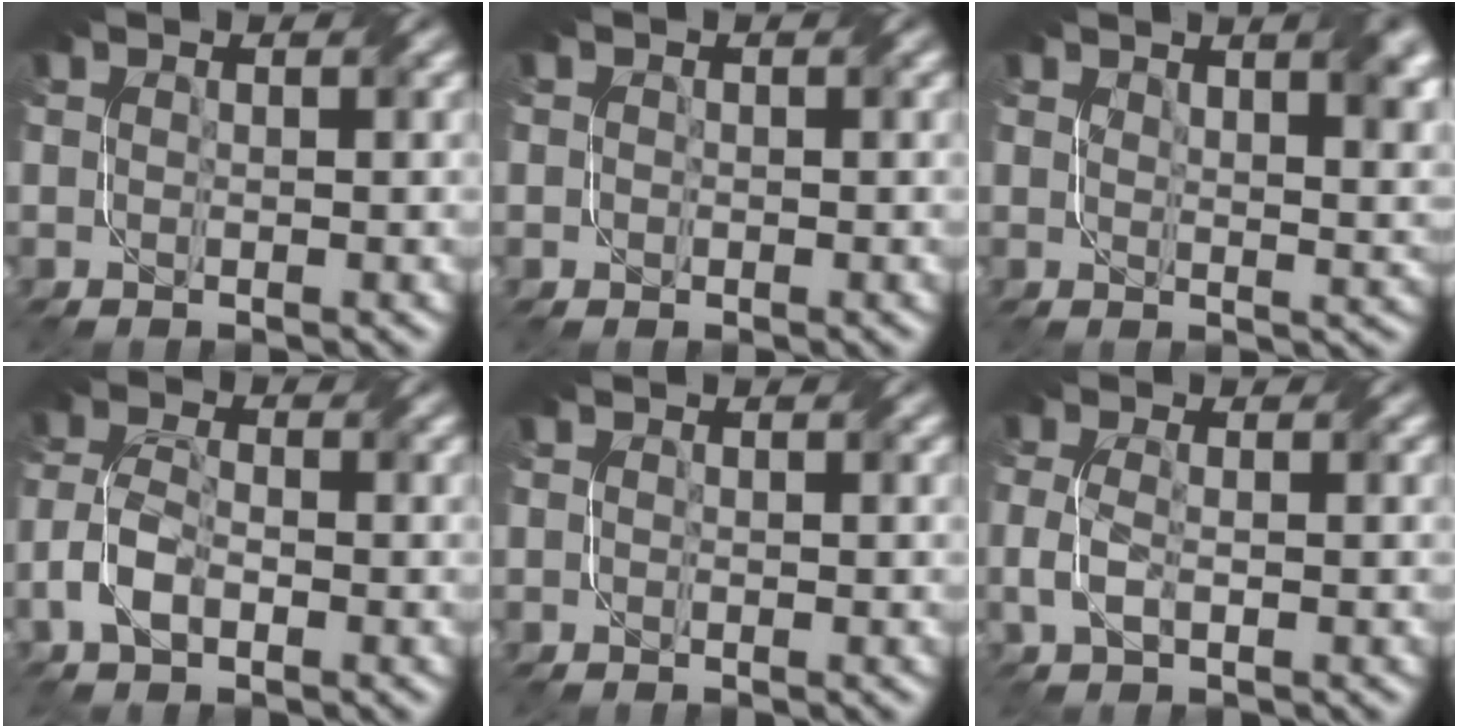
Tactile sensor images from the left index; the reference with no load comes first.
{"total": 0.6, "force": [0.0, 0.6, 0.1], "torque": [0.001, -0.002, -0.002]}
{"total": 6.2, "force": [3.5, 2.5, 4.5], "torque": [-0.037, 0.009, 0.052]}
{"total": 3.5, "force": [-1.8, 1.8, 2.5], "torque": [-0.057, 0.006, -0.041]}
{"total": 0.0}
{"total": 1.9, "force": [-0.6, 0.9, 1.6], "torque": [-0.045, 0.002, -0.012]}